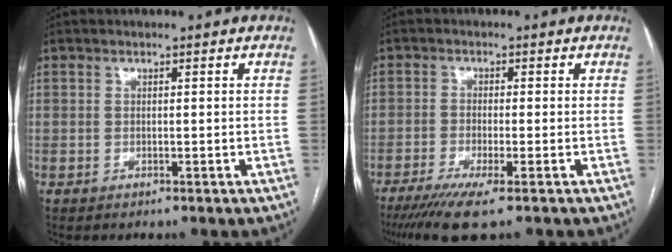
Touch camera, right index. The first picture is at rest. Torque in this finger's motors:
{"motor_torque": [1.03, -0.19, 0.38, 0.09]}